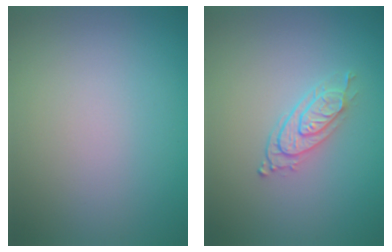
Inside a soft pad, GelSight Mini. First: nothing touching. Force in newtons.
{"total": 2.7, "press": 2.1, "slide": 1.6}